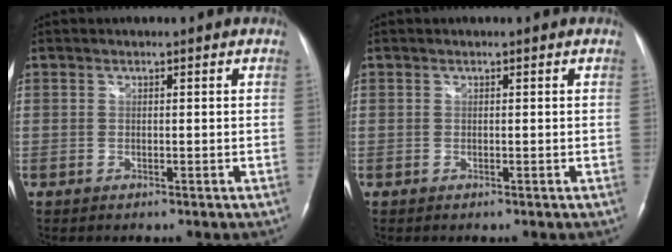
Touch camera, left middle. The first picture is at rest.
{"total": 0.0}